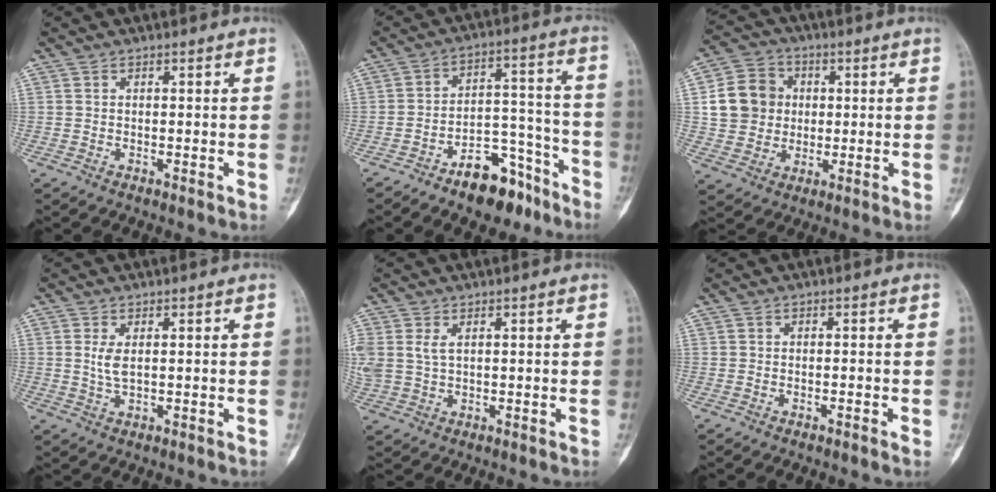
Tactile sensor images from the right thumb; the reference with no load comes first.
{"total": 12.4, "force": [-8.6, 5.9, 6.7], "torque": [-0.070, 0.085, -0.136]}
{"total": 11.3, "force": [1.3, 10.2, 4.8], "torque": [-0.064, 0.009, 0.023]}
{"total": 2.7, "force": [0.5, 1.1, 2.4], "torque": [-0.053, -0.002, 0.017]}
{"total": 5.0, "force": [1.5, 3.0, 3.7], "torque": [-0.102, 0.008, 0.040]}
{"total": 0.9, "force": [-0.4, 0.1, 0.8], "torque": [-0.014, 0.002, -0.005]}